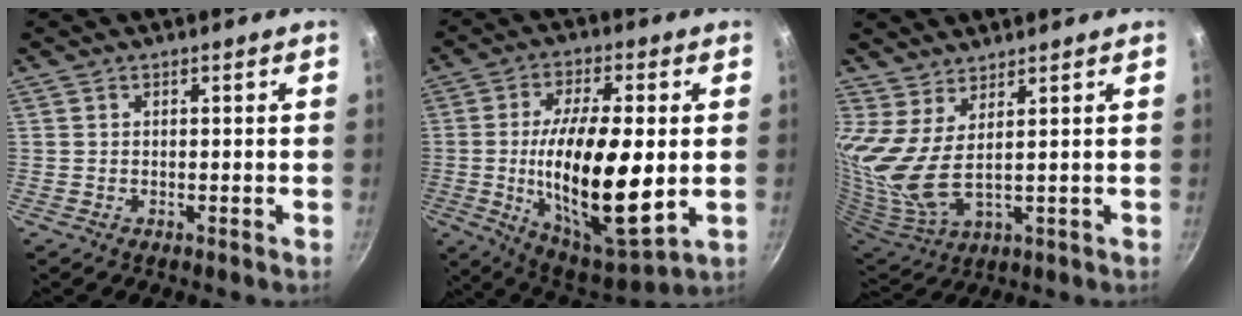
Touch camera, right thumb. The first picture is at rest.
{"total": 21.8, "force": [-1.5, 7.8, 20.3], "torque": [-0.351, -0.008, -0.020]}
{"total": 8.8, "force": [4.9, 2.2, 7.0], "torque": [-0.148, -0.044, 0.102]}